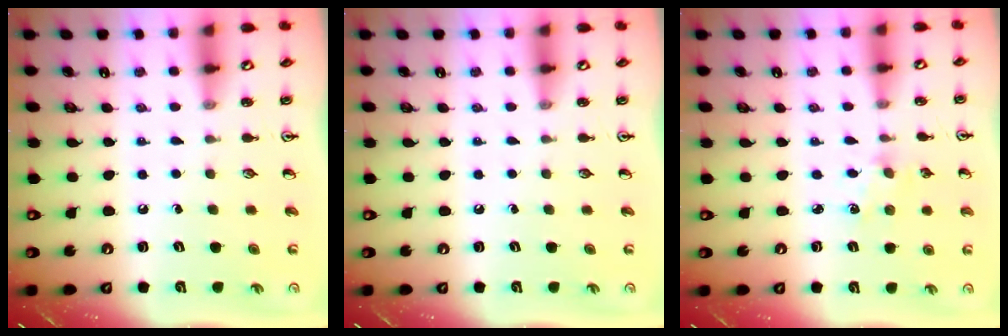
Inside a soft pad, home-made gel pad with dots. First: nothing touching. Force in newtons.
{"total": 0.0}
{"total": 1.7, "press": 1.7, "slide": 0.3}